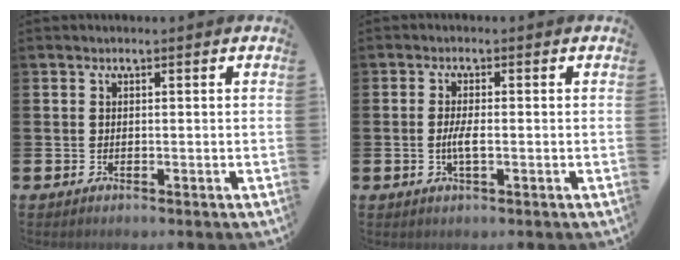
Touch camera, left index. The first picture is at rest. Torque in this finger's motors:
{"motor_torque": [0.50, 0.25, 0.08, 0.08]}